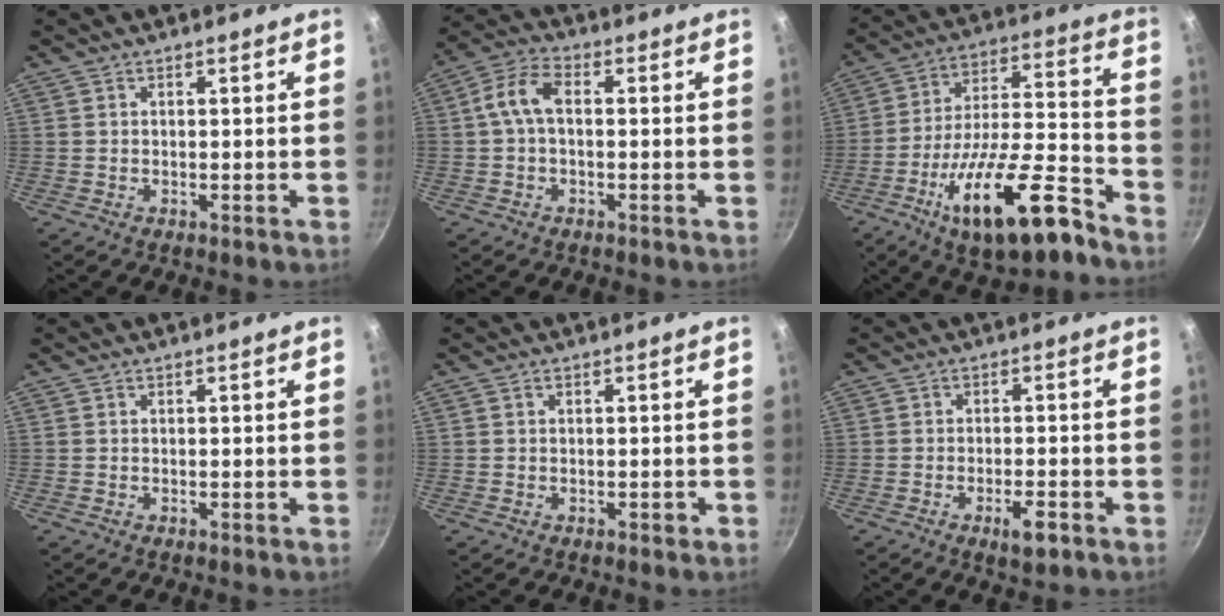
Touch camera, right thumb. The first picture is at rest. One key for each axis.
{"total": 6.8, "fx": 0.2, "fy": 3.8, "fz": 5.5, "tx": -0.116, "ty": 0.029, "tz": -0.008}
{"total": 21.4, "fx": -12.3, "fy": 6.8, "fz": 16.2, "tx": -0.239, "ty": 0.067, "tz": -0.205}
{"total": 0.0}
{"total": 1.1, "fx": -0.2, "fy": 0.7, "fz": 0.8, "tx": -0.005, "ty": 0.003, "tz": -0.003}
{"total": 4.2, "fx": -2.2, "fy": 1.3, "fz": 3.4, "tx": -0.050, "ty": 0.009, "tz": -0.033}